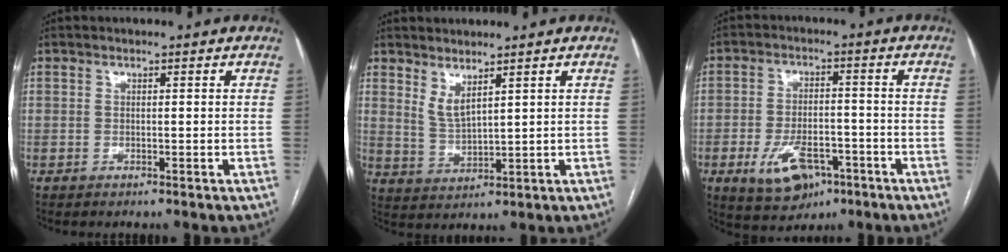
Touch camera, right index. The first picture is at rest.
{"total": 3.7, "force": [2.7, 0.5, 2.4], "torque": [-0.055, -0.018, 0.064]}
{"total": 9.7, "force": [-4.6, 5.3, 6.8], "torque": [-0.125, -0.002, -0.066]}